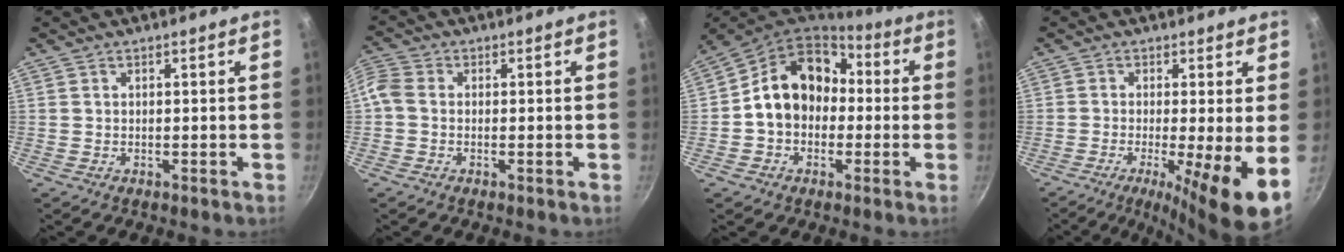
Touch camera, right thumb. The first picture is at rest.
{"total": 5.3, "force": [-0.8, 4.2, 3.1], "torque": [-0.075, 0.014, -0.032]}
{"total": 14.8, "force": [0.3, 11.7, 8.9], "torque": [-0.109, 0.045, -0.008]}
{"total": 10.3, "force": [-2.3, 1.2, 9.9], "torque": [-0.160, -0.012, -0.036]}